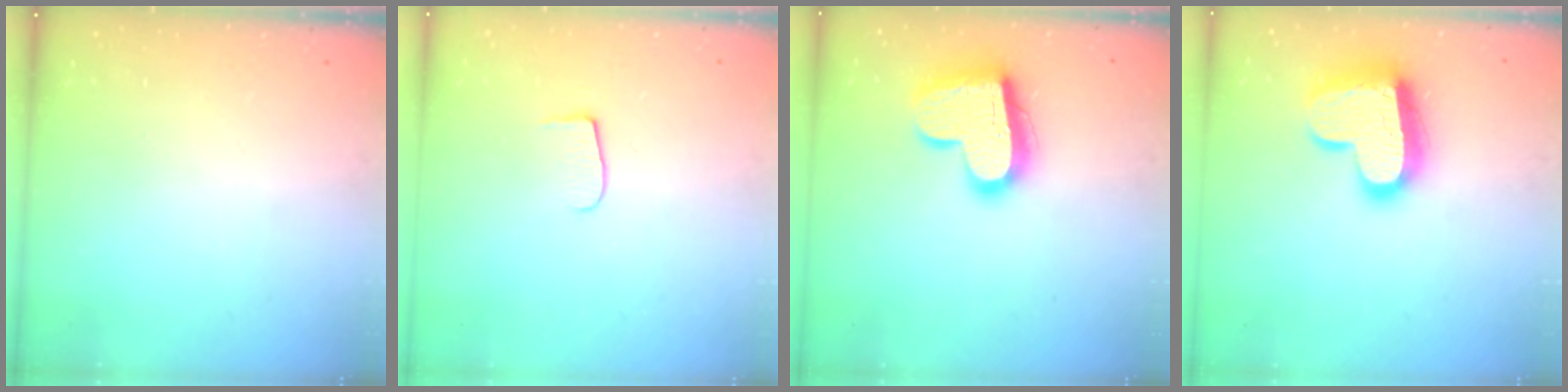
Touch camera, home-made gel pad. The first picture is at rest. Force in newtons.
{"total": 6.0, "press": 6.0, "slide": 0.6}
{"total": 18.0, "press": 17.9, "slide": 1.6}
{"total": 17.7, "press": 17.7, "slide": 1.0}